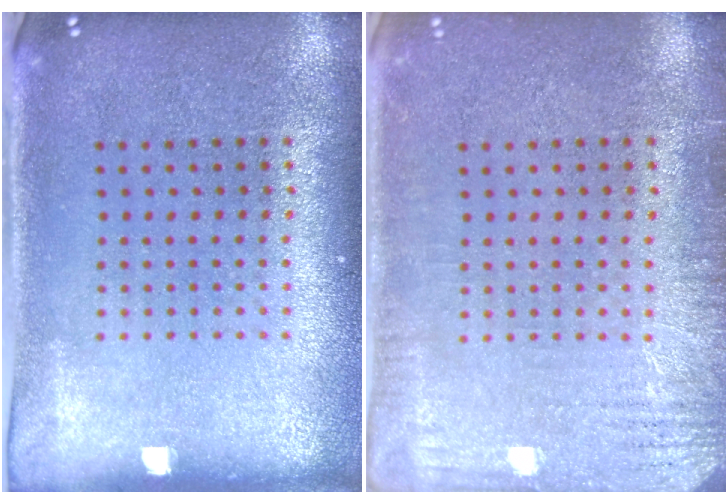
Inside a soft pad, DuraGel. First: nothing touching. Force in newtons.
{"total": 2.9, "press": 2.9, "slide": 0.4}